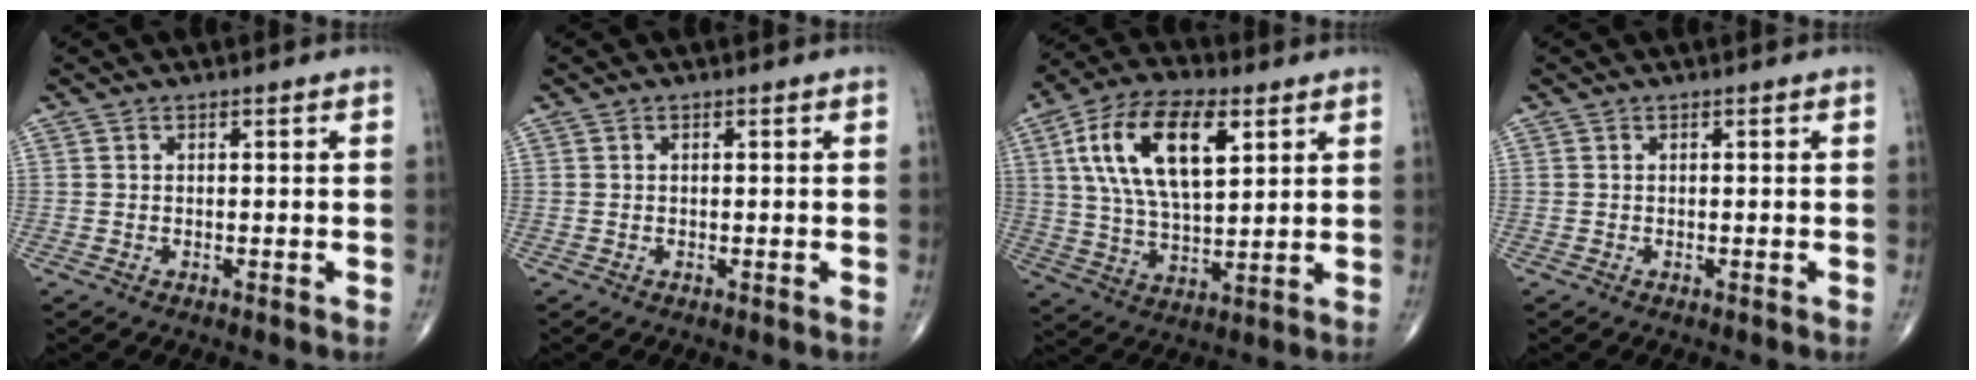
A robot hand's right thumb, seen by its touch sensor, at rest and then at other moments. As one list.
[{"total": 0.0}, {"total": 17.8, "force": [6.2, 8.3, 14.5], "torque": [-0.260, -0.006, 0.113]}, {"total": 0.0}]